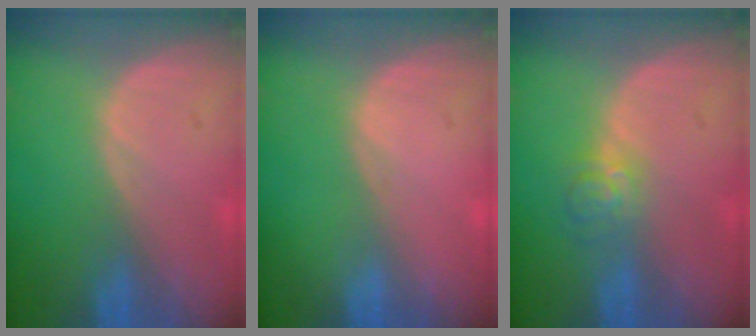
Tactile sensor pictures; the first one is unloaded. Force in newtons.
{"total": 0.0}
{"total": 3.7, "press": 3.5, "slide": 1.4}